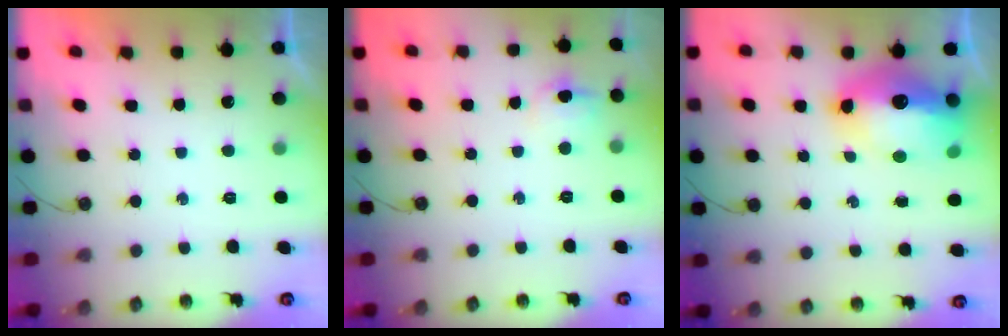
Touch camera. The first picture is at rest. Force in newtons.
{"total": 4.8, "press": 4.4, "slide": 1.9}
{"total": 17.7, "press": 17.7, "slide": 1.7}